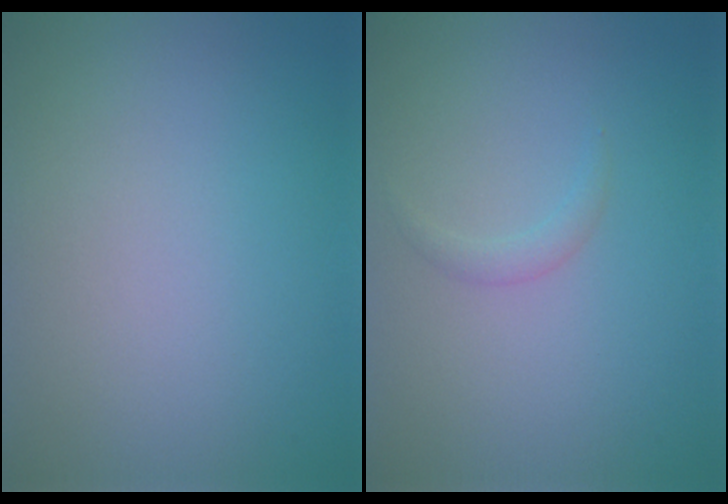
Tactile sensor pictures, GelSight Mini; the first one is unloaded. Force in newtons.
{"total": 0.9, "press": 0.9, "slide": 0.1}